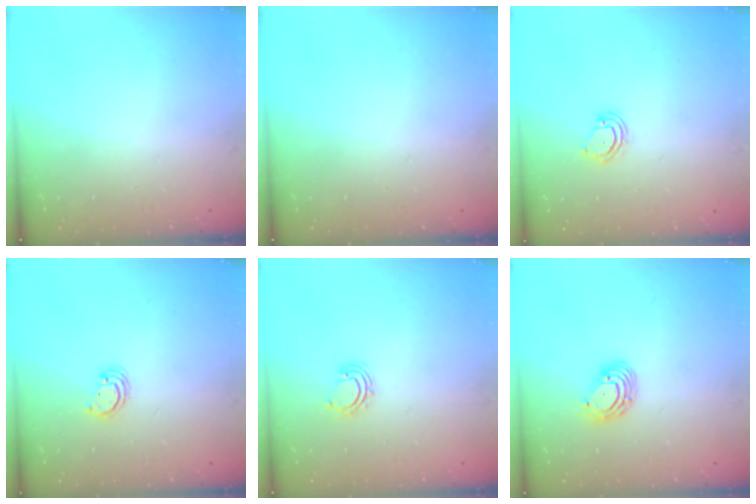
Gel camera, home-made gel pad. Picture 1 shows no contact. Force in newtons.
{"total": 0.0}
{"total": 4.6, "press": 4.6, "slide": 0.4}
{"total": 2.8, "press": 2.8, "slide": 0.2}
{"total": 2.9, "press": 2.9, "slide": 0.4}
{"total": 6.5, "press": 6.5, "slide": 1.1}